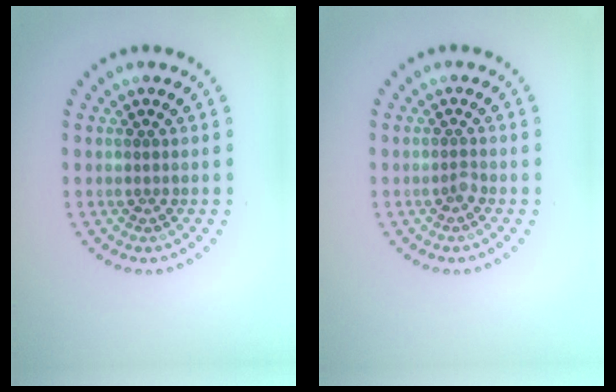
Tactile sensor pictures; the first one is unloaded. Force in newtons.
{"total": 0.8, "press": 0.6, "slide": 0.5}